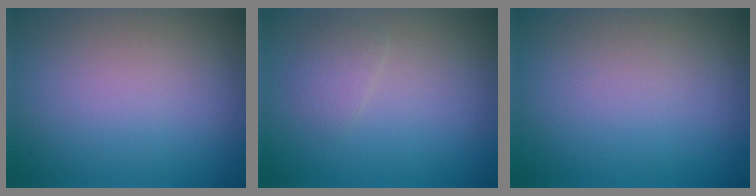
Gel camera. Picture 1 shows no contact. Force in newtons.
{"total": 1.3, "press": 1.2, "slide": 0.0}
{"total": 0.0}